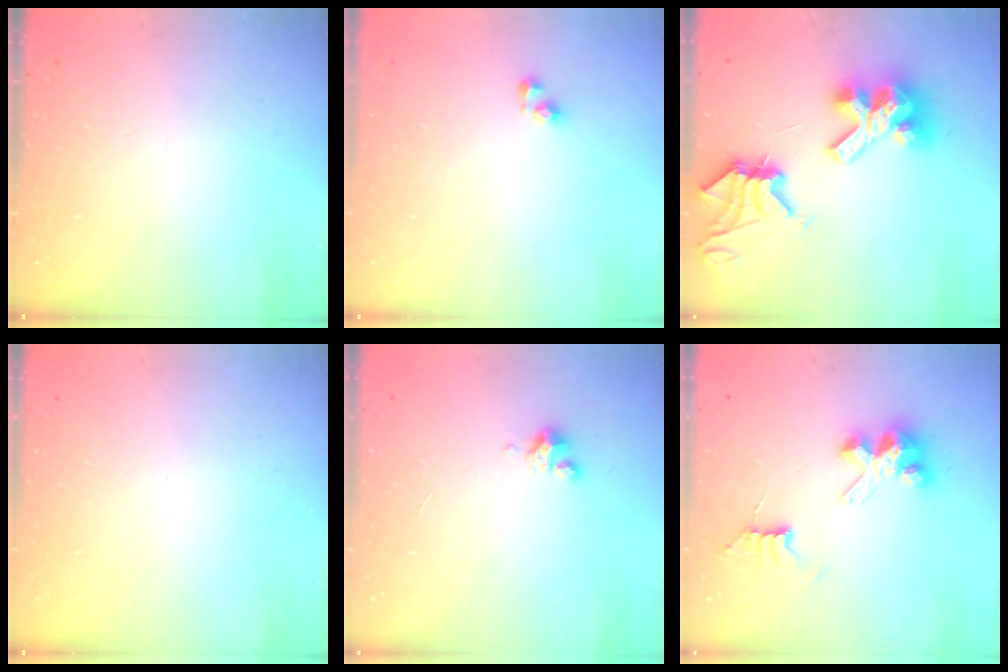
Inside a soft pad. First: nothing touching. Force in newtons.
{"total": 3.7, "press": 3.7, "slide": 0.1}
{"total": 14.5, "press": 14.3, "slide": 1.8}
{"total": 0.0}
{"total": 2.8, "press": 2.8, "slide": 0.2}
{"total": 7.8, "press": 7.8, "slide": 0.6}